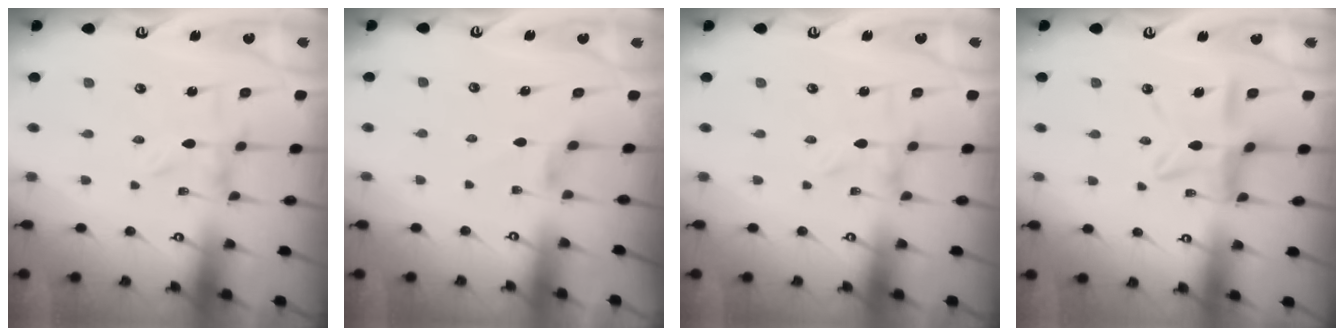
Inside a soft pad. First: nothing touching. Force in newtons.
{"total": 2.5, "press": 2.4, "slide": 0.4}
{"total": 0.0}
{"total": 11.3, "press": 11.3, "slide": 1.0}